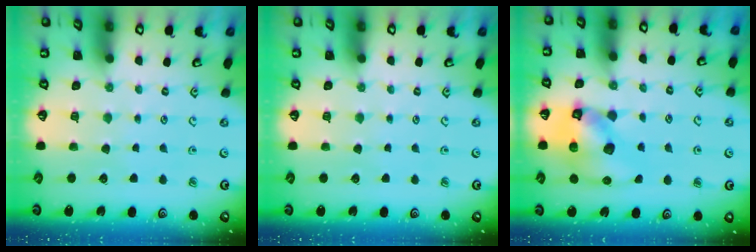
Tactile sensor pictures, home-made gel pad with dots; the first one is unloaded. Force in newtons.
{"total": 0.0}
{"total": 12.1, "press": 11.9, "slide": 1.7}